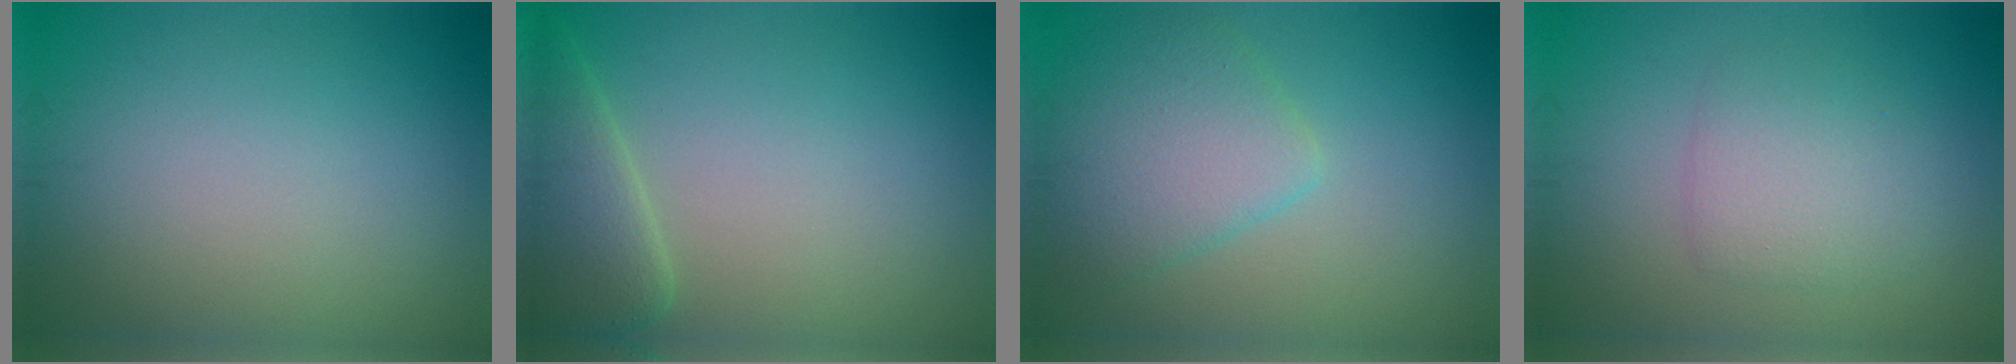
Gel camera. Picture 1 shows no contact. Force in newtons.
{"total": 4.3, "press": 4.3, "slide": 0.4}
{"total": 4.6, "press": 4.6, "slide": 0.2}
{"total": 2.8, "press": 2.8, "slide": 0.0}